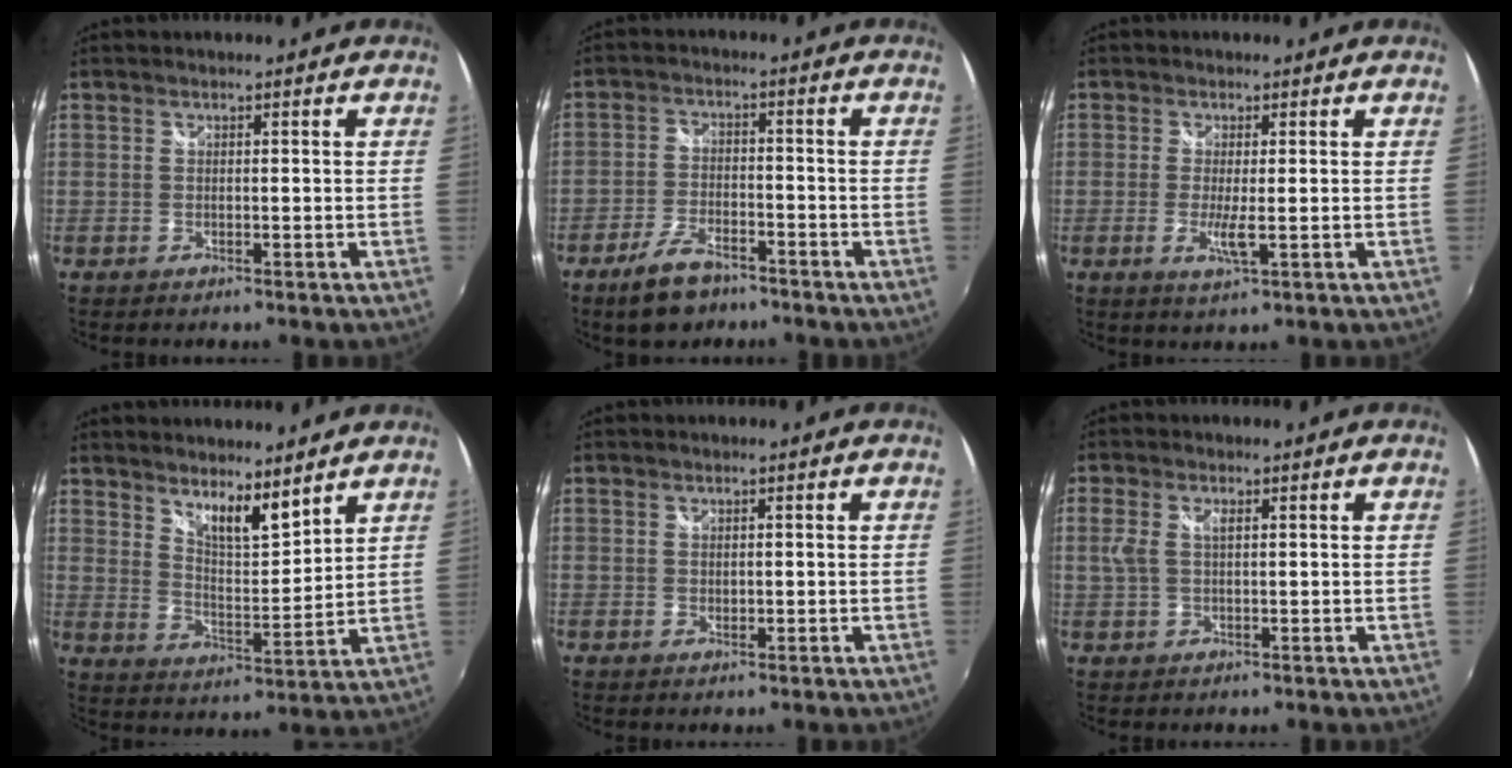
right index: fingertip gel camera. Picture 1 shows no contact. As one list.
[{"total": 7.8, "force": [-5.6, 3.5, 4.1], "torque": [-0.100, -0.003, -0.098]}, {"total": 3.4, "force": [-0.5, 0.1, 3.4], "torque": [-0.070, -0.006, -0.009]}, {"total": 8.4, "force": [6.5, 1.9, 5.0], "torque": [-0.075, -0.005, 0.113]}, {"total": 0.5, "force": [0.2, 0.5, 0.2], "torque": [-0.002, 0.002, 0.005]}, {"total": 2.8, "force": [0.5, 1.3, 2.5], "torque": [-0.051, 0.001, 0.010]}]